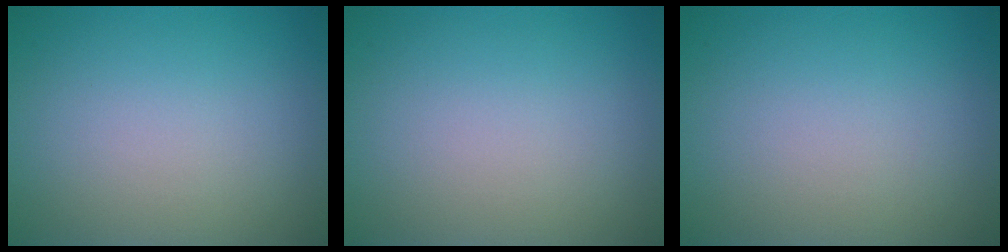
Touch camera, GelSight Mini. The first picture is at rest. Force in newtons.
{"total": 0.0}
{"total": 0.0}